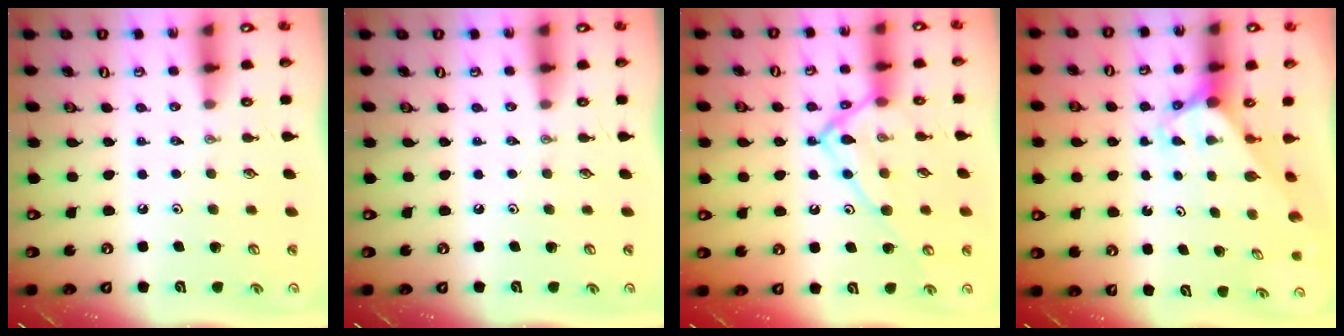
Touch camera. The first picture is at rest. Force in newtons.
{"total": 0.0}
{"total": 15.6, "press": 15.5, "slide": 1.3}
{"total": 3.1, "press": 3.1, "slide": 0.2}